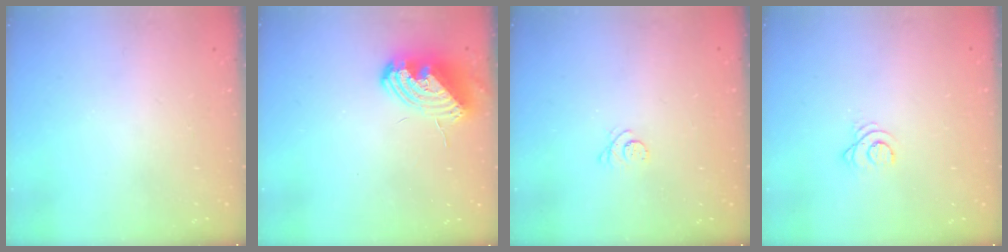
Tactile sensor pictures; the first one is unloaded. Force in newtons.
{"total": 12.1, "press": 12.0, "slide": 1.3}
{"total": 2.6, "press": 2.6, "slide": 0.3}
{"total": 2.7, "press": 2.7, "slide": 0.3}